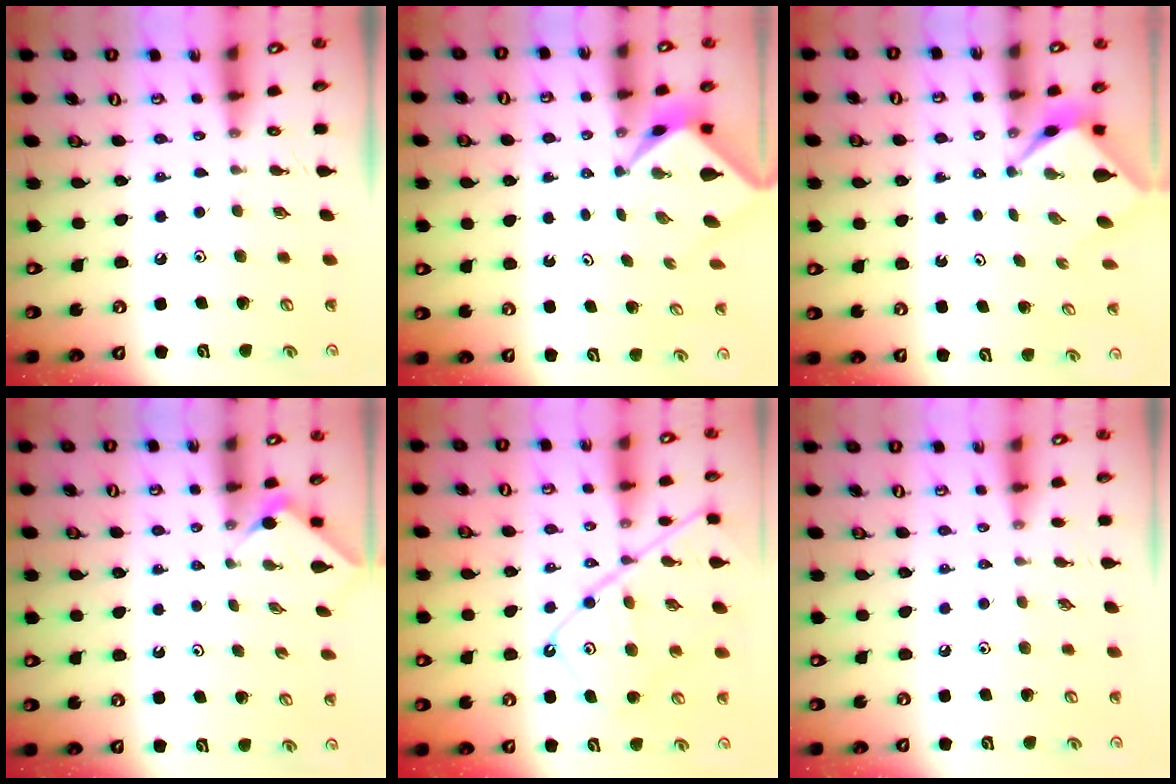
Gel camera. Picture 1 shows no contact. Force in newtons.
{"total": 2.3, "press": 2.3, "slide": 0.3}
{"total": 2.6, "press": 2.6, "slide": 0.1}
{"total": 2.7, "press": 2.7, "slide": 0.4}
{"total": 13.3, "press": 13.3, "slide": 1.3}
{"total": 2.1, "press": 2.1, "slide": 0.4}